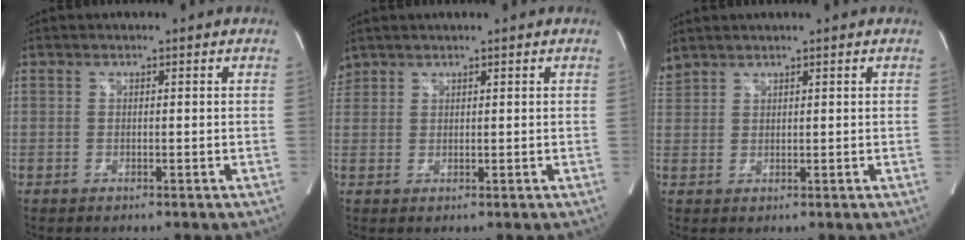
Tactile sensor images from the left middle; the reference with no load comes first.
{"total": 2.0, "force": [1.8, 0.9, 0.0], "torque": [-0.004, 0.014, 0.038]}
{"total": 2.6, "force": [2.5, 0.4, 0.4], "torque": [-0.024, 0.023, 0.058]}